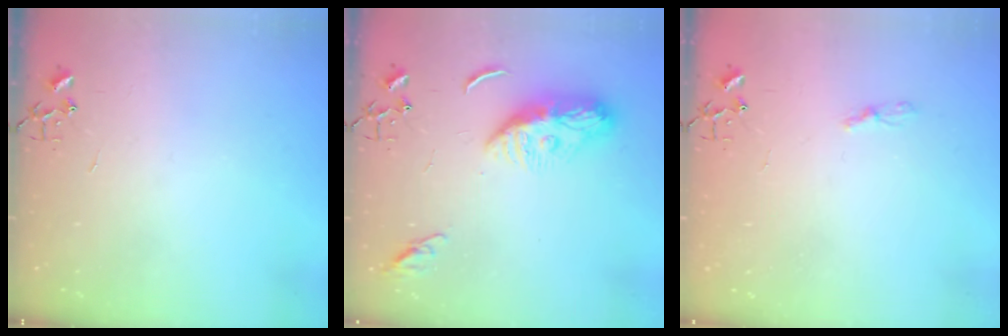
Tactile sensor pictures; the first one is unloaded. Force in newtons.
{"total": 10.8, "press": 10.7, "slide": 1.0}
{"total": 4.4, "press": 4.4, "slide": 0.6}